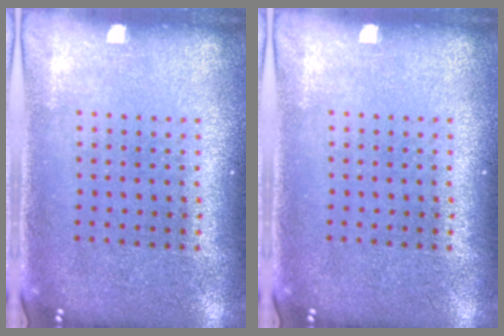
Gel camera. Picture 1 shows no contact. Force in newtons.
{"total": 0.0}